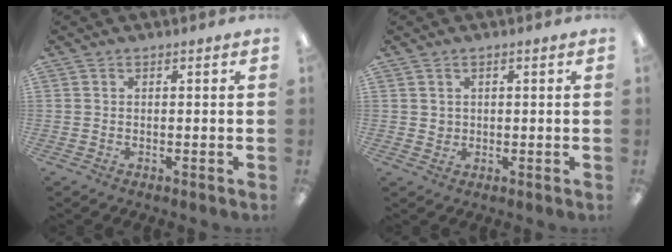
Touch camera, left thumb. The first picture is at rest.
{"total": 1.5, "force": [0.7, 1.3, 0.2], "torque": [0.002, 0.000, 0.010]}